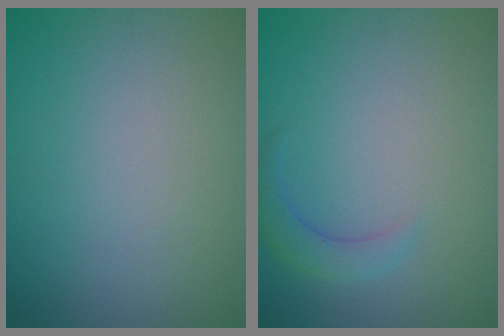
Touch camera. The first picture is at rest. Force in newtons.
{"total": 2.0, "press": 2.0, "slide": 0.2}